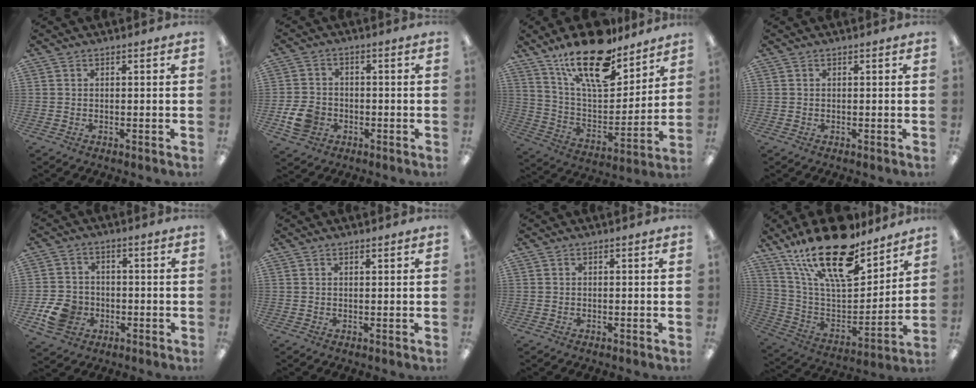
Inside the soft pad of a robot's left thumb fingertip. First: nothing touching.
{"total": 6.8, "force": [-2.4, 5.4, 3.5], "torque": [-0.072, 0.008, -0.044]}
{"total": 21.6, "force": [15.4, 8.4, 12.6], "torque": [-0.213, -0.094, 0.266]}
{"total": 0.0}
{"total": 8.1, "force": [-2.8, 6.7, 3.8], "torque": [-0.084, 0.015, -0.050]}
{"total": 0.6, "force": [0.6, 0.1, 0.2], "torque": [-0.004, 0.000, 0.010]}
{"total": 0.0}
{"total": 24.7, "force": [17.2, 9.3, 15.0], "torque": [-0.276, -0.107, 0.297]}